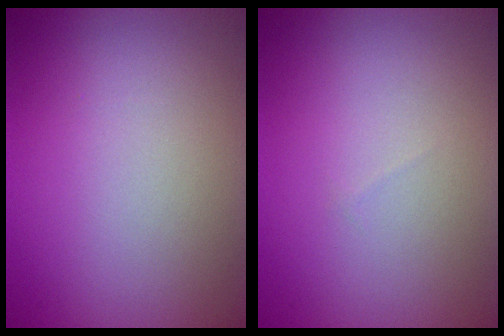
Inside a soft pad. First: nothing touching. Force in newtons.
{"total": 0.0}